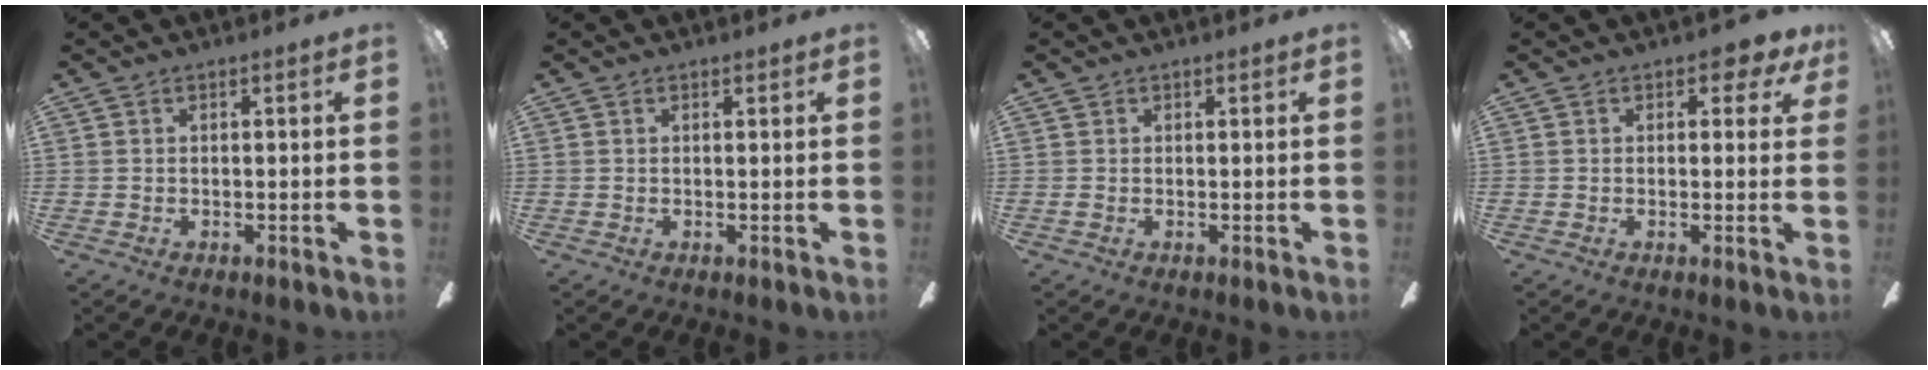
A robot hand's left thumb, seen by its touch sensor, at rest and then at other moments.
{"total": 0.5, "force": [0.4, 0.3, 0.1], "torque": [-0.001, 0.003, 0.006]}
{"total": 0.6, "force": [0.2, 0.6, 0.1], "torque": [0.000, 0.004, 0.003]}
{"total": 3.3, "force": [1.7, 1.9, 2.1], "torque": [-0.018, -0.001, 0.027]}